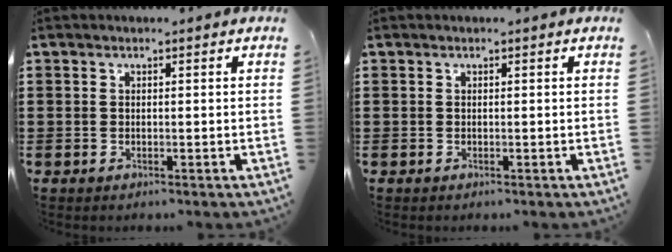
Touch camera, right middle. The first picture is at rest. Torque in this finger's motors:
{"motor_torque": [-1.15, -0.95, 0.03, -0.01]}